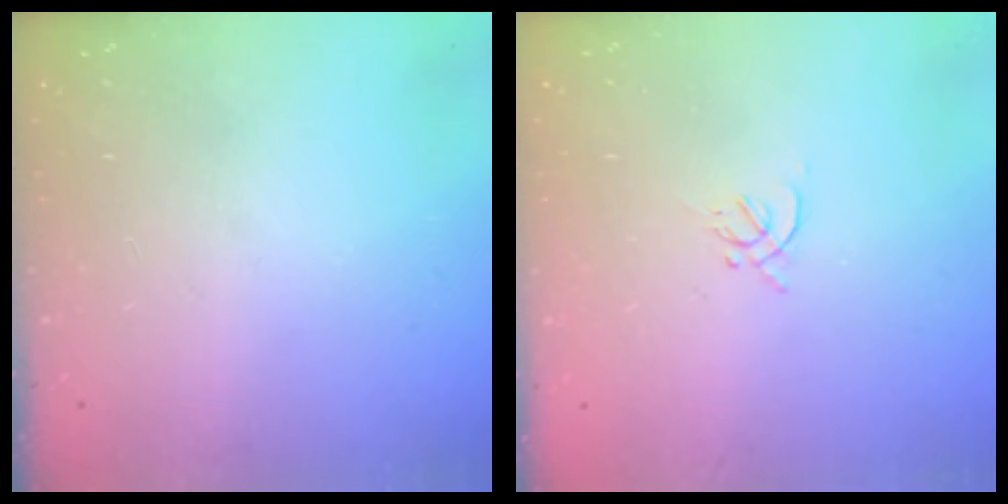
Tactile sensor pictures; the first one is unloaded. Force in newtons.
{"total": 1.7, "press": 1.7, "slide": 0.5}